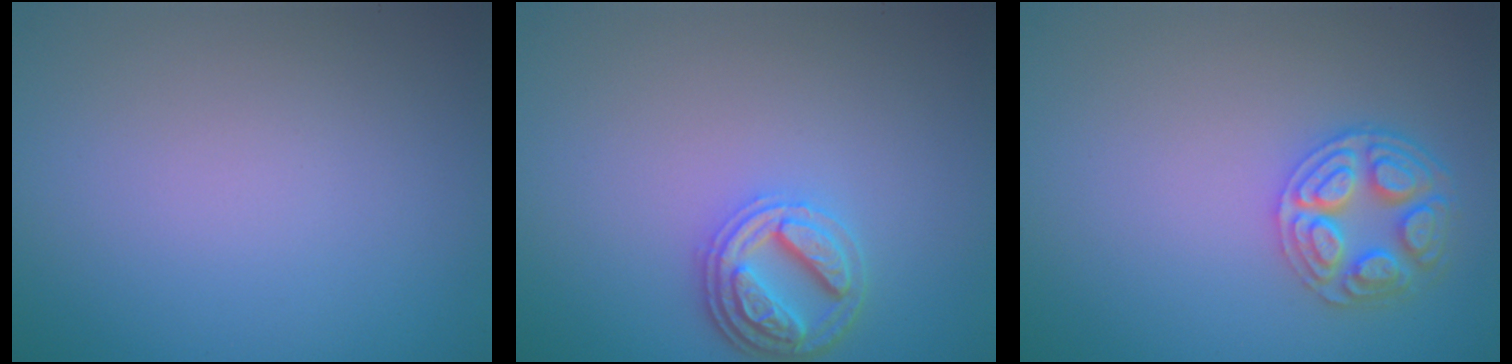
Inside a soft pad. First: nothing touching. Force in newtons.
{"total": 3.5, "press": 3.1, "slide": 1.6}
{"total": 3.8, "press": 3.5, "slide": 1.6}